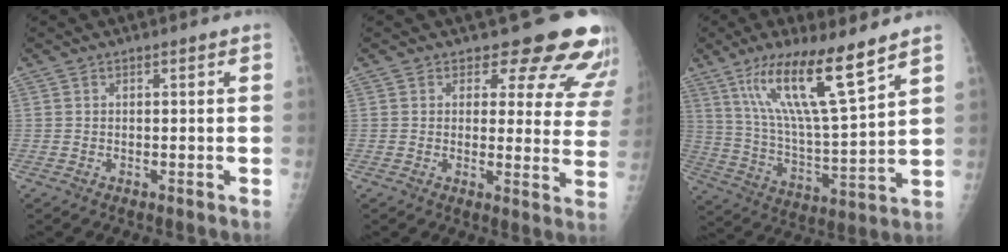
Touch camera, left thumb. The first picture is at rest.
{"total": 14.7, "force": [13.1, 5.4, 3.9], "torque": [0.012, -0.104, 0.124]}
{"total": 17.2, "force": [10.8, 2.5, 13.1], "torque": [-0.230, -0.060, 0.205]}